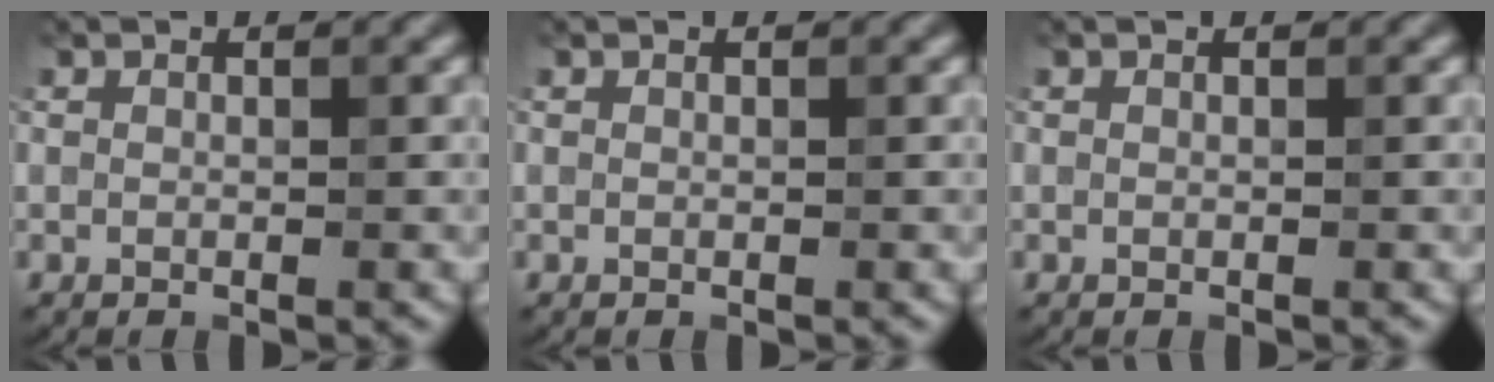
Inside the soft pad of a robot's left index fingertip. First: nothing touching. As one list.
[{"total": 0.0}, {"total": 0.0}]